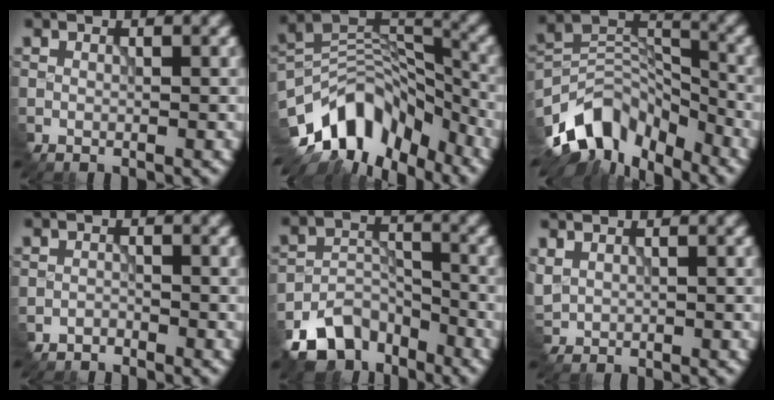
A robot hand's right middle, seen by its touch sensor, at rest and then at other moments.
{"total": 11.2, "force": [-7.5, 6.1, 5.7], "torque": [-0.096, 0.018, -0.143]}
{"total": 9.6, "force": [-6.9, 5.1, 4.3], "torque": [-0.071, 0.000, -0.141]}
{"total": 1.1, "force": [-1.0, 0.1, -0.4], "torque": [0.007, 0.002, -0.021]}
{"total": 6.8, "force": [-5.2, 3.6, 2.3], "torque": [-0.037, -0.008, -0.097]}
{"total": 1.3, "force": [1.0, 0.7, 0.4], "torque": [-0.019, 0.002, 0.030]}